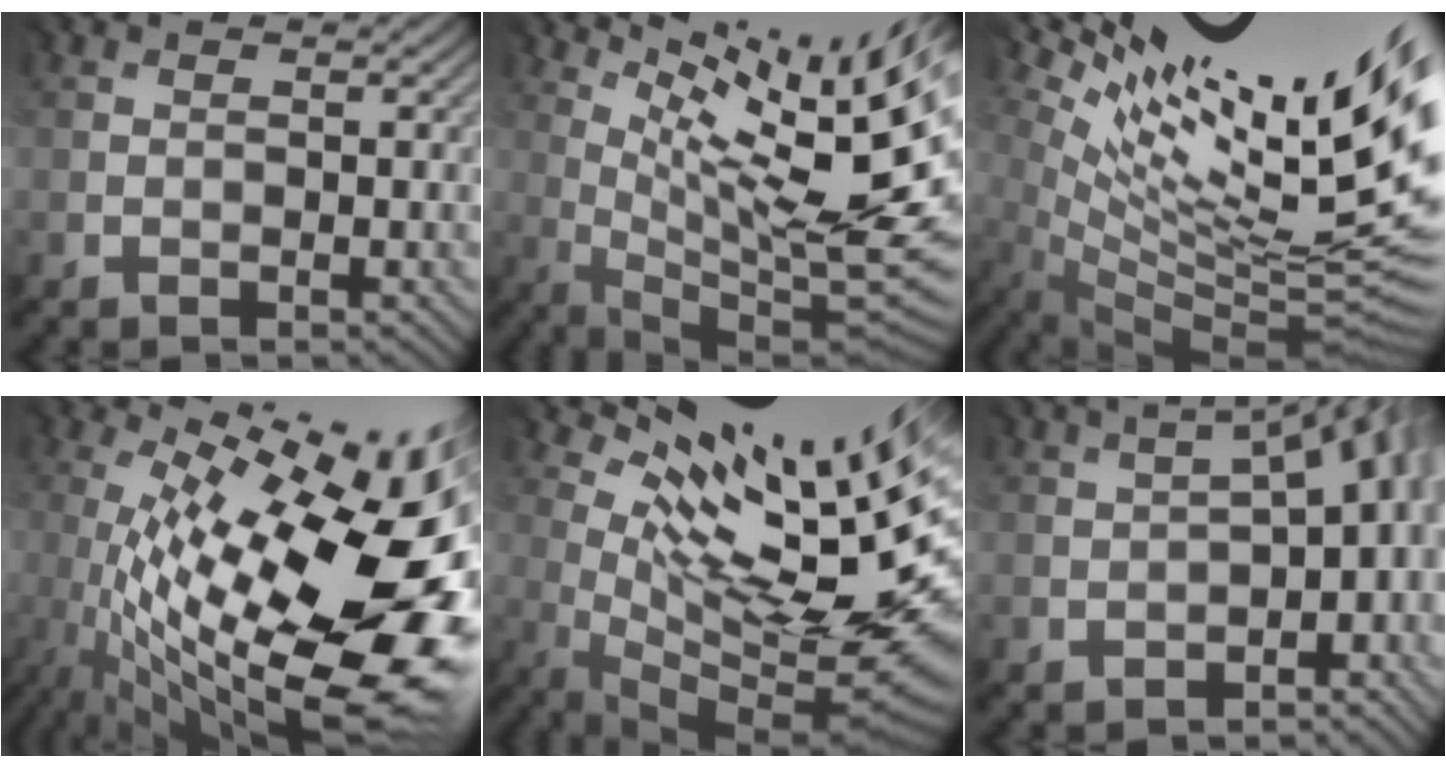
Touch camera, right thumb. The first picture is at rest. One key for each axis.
{"total": 13.7, "fx": 6.2, "fy": 2.1, "fz": 12.1, "tx": -0.188, "ty": -0.014, "tz": 0.129}
{"total": 15.8, "fx": 5.9, "fy": 4.4, "fz": 13.9, "tx": -0.211, "ty": -0.006, "tz": 0.133}
{"total": 17.7, "fx": -2.8, "fy": 6.7, "fz": 16.1, "tx": -0.245, "ty": -0.028, "tz": -0.034}
{"total": 15.9, "fx": 5.9, "fy": 4.3, "fz": 14.1, "tx": -0.211, "ty": 0.002, "tz": 0.126}
{"total": 8.1, "fx": -2.8, "fy": 4.0, "fz": 6.4, "tx": -0.063, "ty": -0.015, "tz": -0.022}